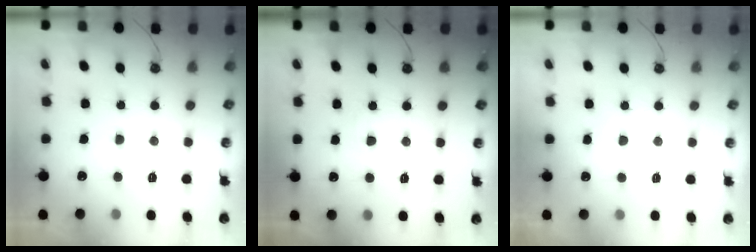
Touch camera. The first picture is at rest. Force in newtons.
{"total": 1.7, "press": 1.7, "slide": 0.3}
{"total": 1.9, "press": 1.9, "slide": 0.3}